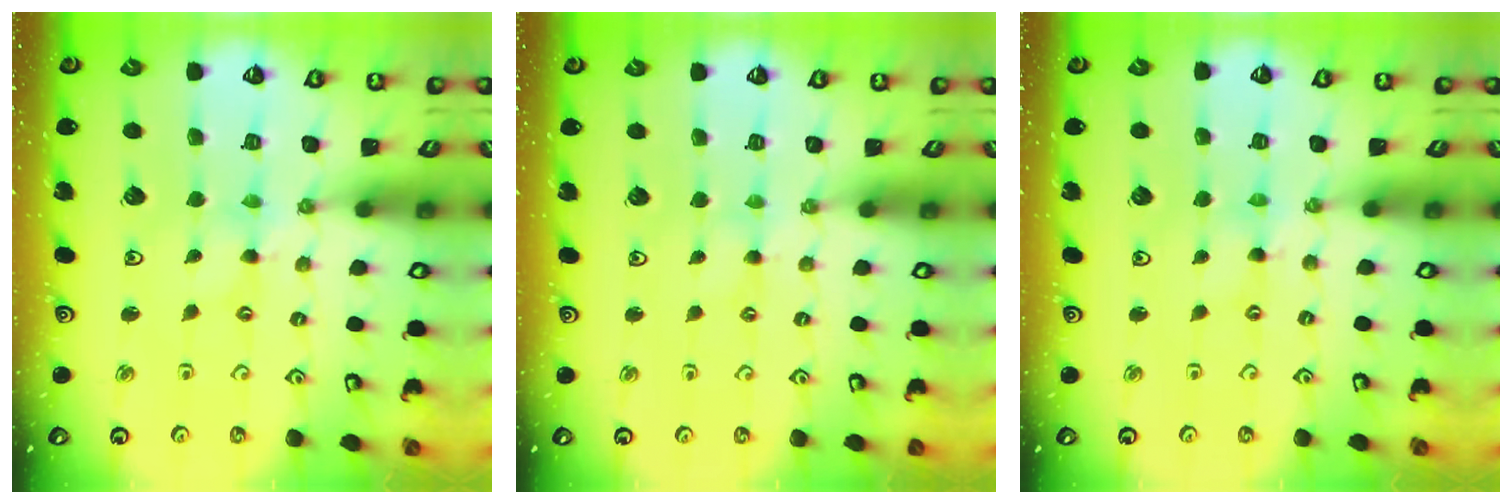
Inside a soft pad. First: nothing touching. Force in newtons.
{"total": 1.1, "press": 1.1, "slide": 0.3}
{"total": 0.7, "press": 0.7, "slide": 0.2}